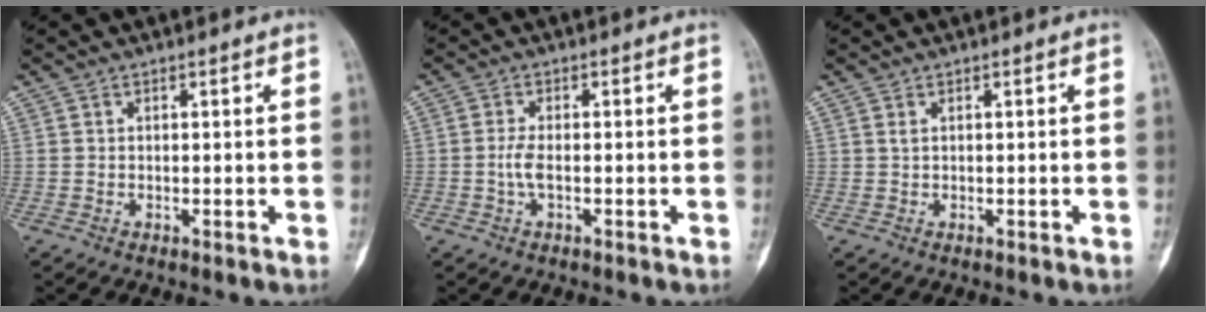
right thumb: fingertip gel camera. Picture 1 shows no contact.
{"total": 2.2, "force": [-0.6, 0.9, 1.9], "torque": [-0.042, 0.003, -0.013]}
{"total": 0.5, "force": [0.2, 0.2, 0.4], "torque": [-0.009, 0.003, 0.004]}